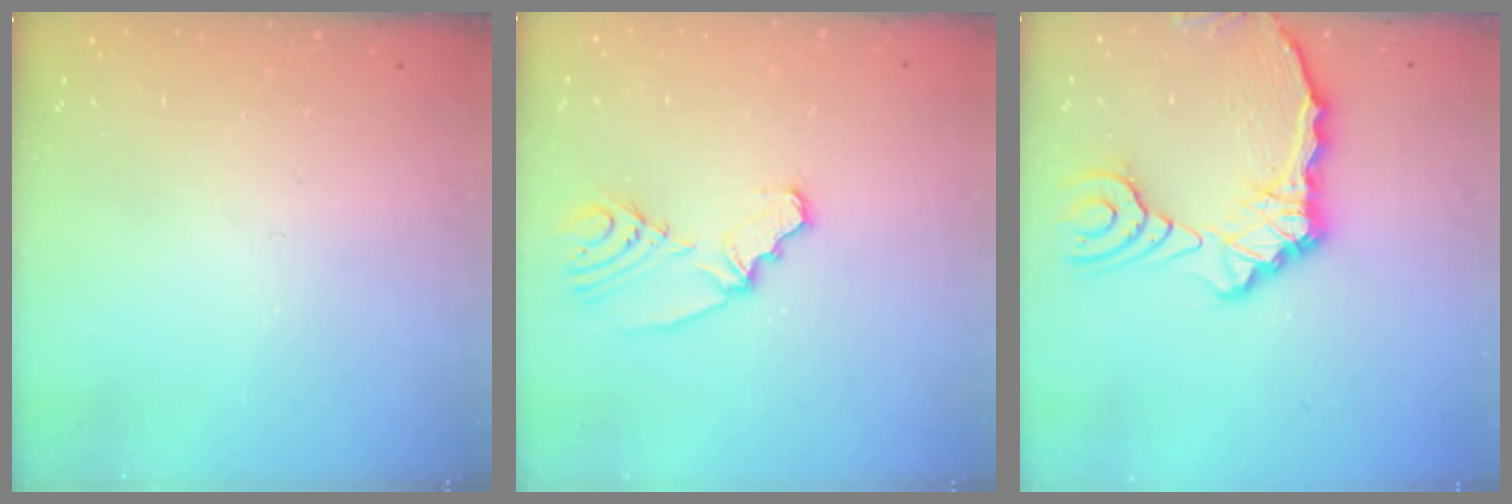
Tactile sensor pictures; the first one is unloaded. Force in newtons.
{"total": 6.3, "press": 4.9, "slide": 4.0}
{"total": 12.5, "press": 12.4, "slide": 1.9}